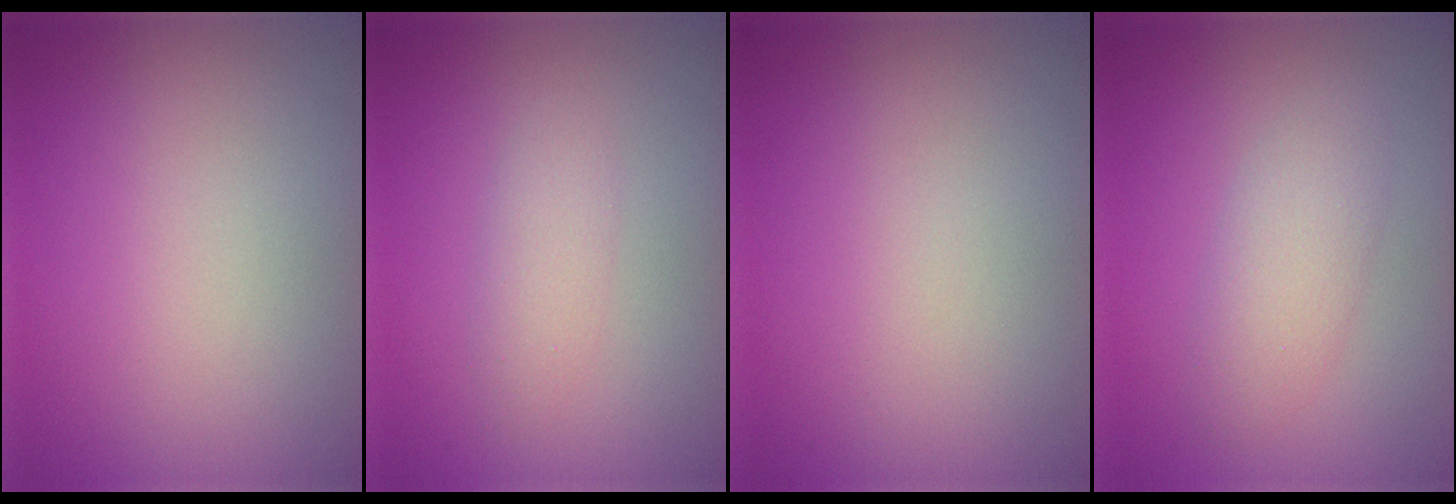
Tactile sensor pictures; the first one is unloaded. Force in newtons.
{"total": 1.7, "press": 1.7, "slide": 0.0}
{"total": 0.0}
{"total": 2.6, "press": 2.6, "slide": 0.0}